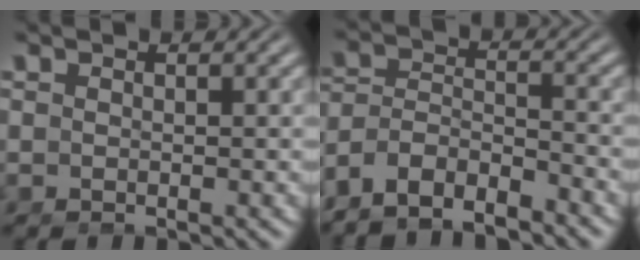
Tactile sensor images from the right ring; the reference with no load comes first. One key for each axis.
{"total": 7.9, "fx": -4.7, "fy": 5.9, "fz": 2.4, "tx": -0.075, "ty": -0.033, "tz": -0.082}